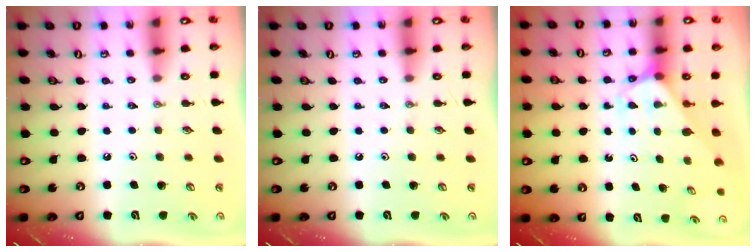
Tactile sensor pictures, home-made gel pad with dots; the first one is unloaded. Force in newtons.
{"total": 0.0}
{"total": 2.3, "press": 2.3, "slide": 0.2}